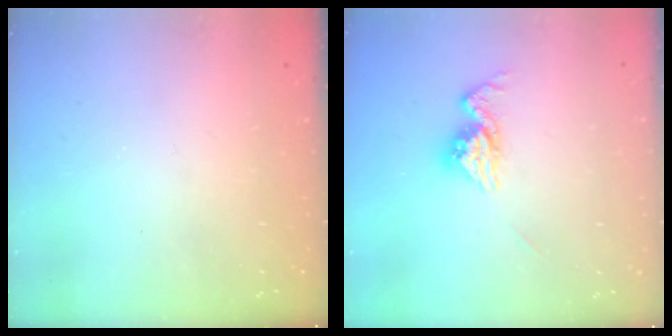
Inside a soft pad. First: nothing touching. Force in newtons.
{"total": 12.4, "press": 12.3, "slide": 1.0}